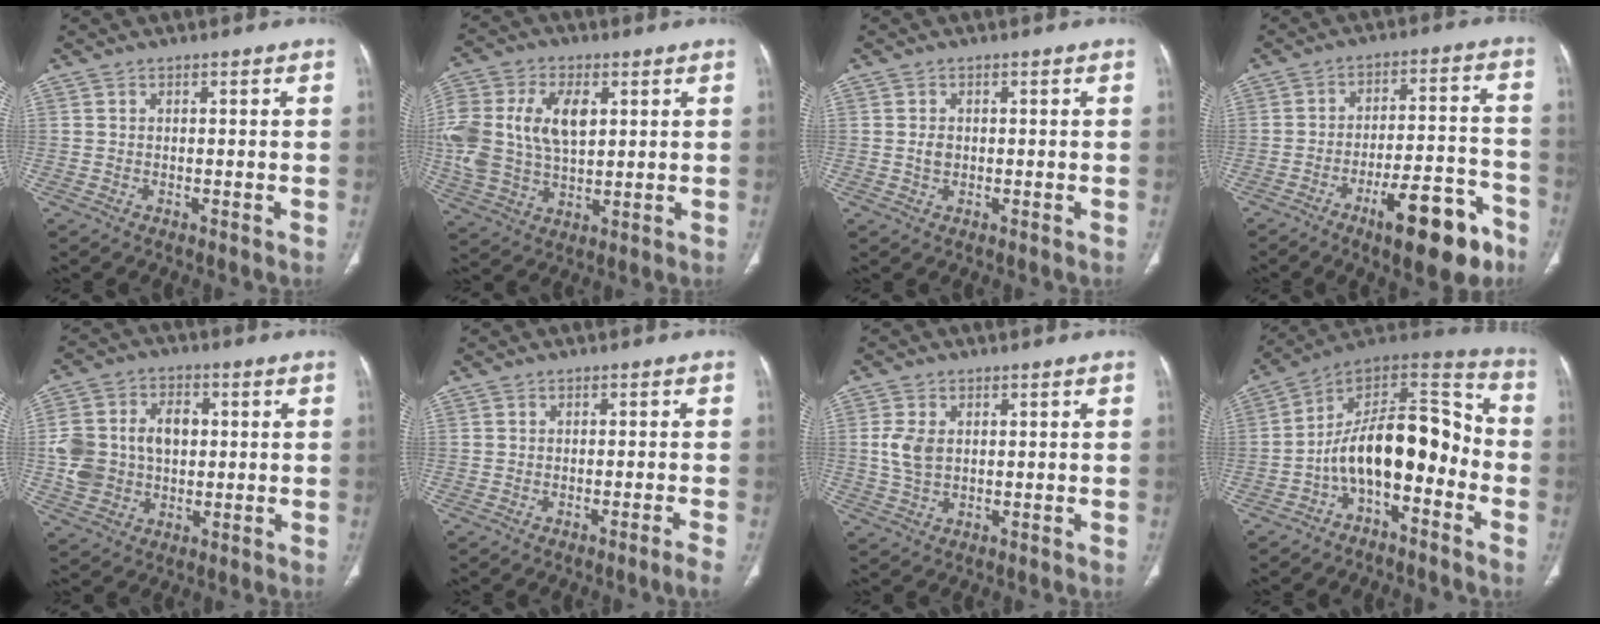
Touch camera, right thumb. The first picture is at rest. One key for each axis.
{"total": 19.2, "fx": 3.5, "fy": 12.2, "fz": 14.4, "tx": -0.325, "ty": 0.001, "tz": 0.069}
{"total": 1.6, "fx": 0.0, "fy": 1.3, "fz": 1.0, "tx": -0.014, "ty": 0.002, "tz": 0.002}
{"total": 15.7, "fx": -9.2, "fy": 5.1, "fz": 11.7, "tx": -0.145, "ty": 0.067, "tz": -0.134}
{"total": 13.5, "fx": 0.7, "fy": 10.2, "fz": 8.8, "tx": -0.149, "ty": 0.018, "tz": 0.019}
{"total": 2.6, "fx": -1.8, "fy": -0.9, "fz": 1.6, "tx": -0.032, "ty": 0.010, "tz": -0.022}
{"total": 4.7, "fx": 0.8, "fy": 3.2, "fz": 3.5, "tx": -0.071, "ty": 0.001, "tz": 0.019}
{"total": 16.5, "fx": -5.1, "fy": 8.2, "fz": 13.3, "tx": -0.187, "ty": 0.101, "tz": -0.091}